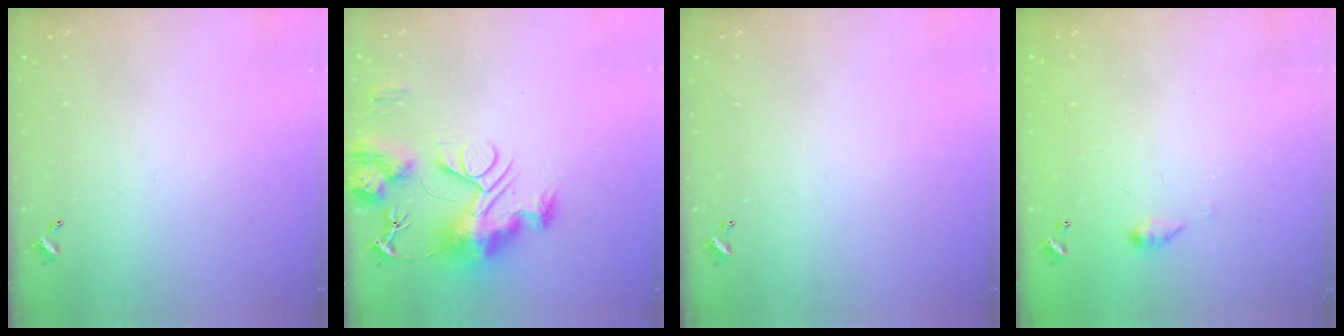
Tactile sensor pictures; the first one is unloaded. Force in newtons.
{"total": 14.8, "press": 14.7, "slide": 1.3}
{"total": 0.0}
{"total": 3.5, "press": 3.4, "slide": 0.6}